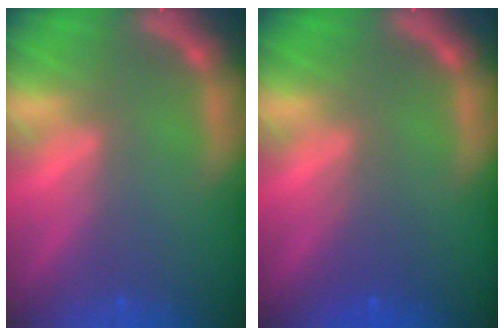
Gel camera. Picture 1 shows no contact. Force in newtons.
{"total": 2.0}